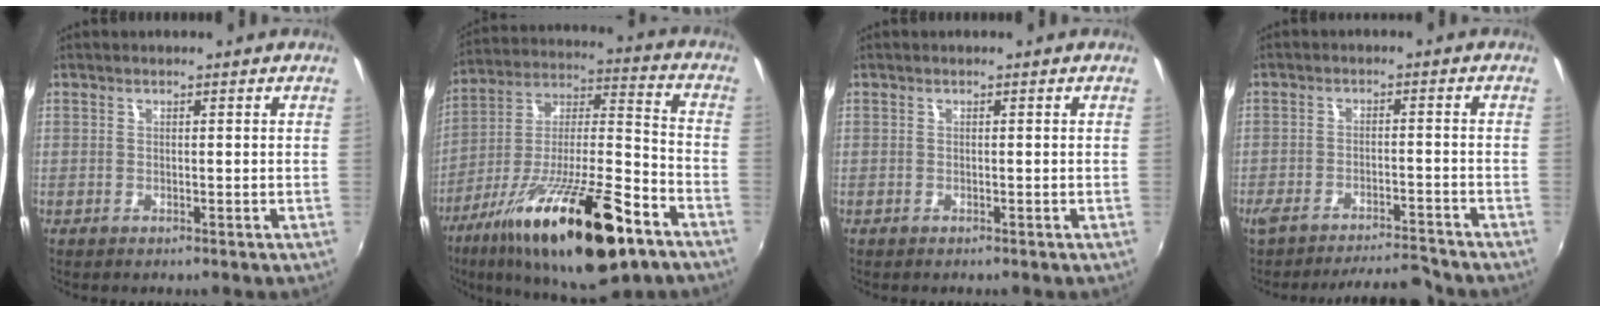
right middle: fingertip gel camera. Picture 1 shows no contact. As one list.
[{"total": 27.4, "force": [-15.4, 7.4, 21.4], "torque": [-0.365, -0.034, -0.253]}, {"total": 0.0}, {"total": 9.0, "force": [-8.6, 1.1, 2.4], "torque": [-0.056, 0.012, -0.126]}]